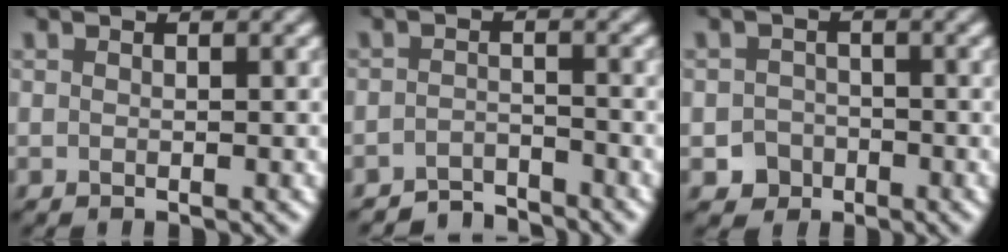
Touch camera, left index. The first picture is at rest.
{"total": 2.7, "force": [-2.7, 0.3, 0.0], "torque": [0.003, 0.006, -0.055]}
{"total": 2.1, "force": [-1.2, 1.7, 0.3], "torque": [0.003, 0.000, -0.025]}